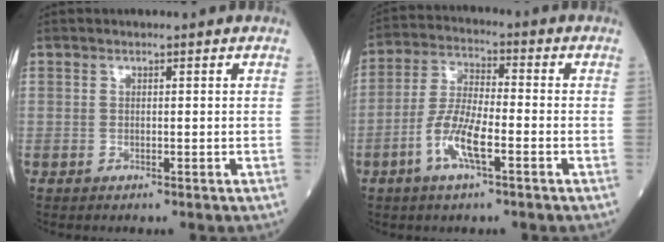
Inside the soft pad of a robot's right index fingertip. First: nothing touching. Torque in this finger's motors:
{"motor_torque": [1.04, -0.52, 0.65, 0.19]}